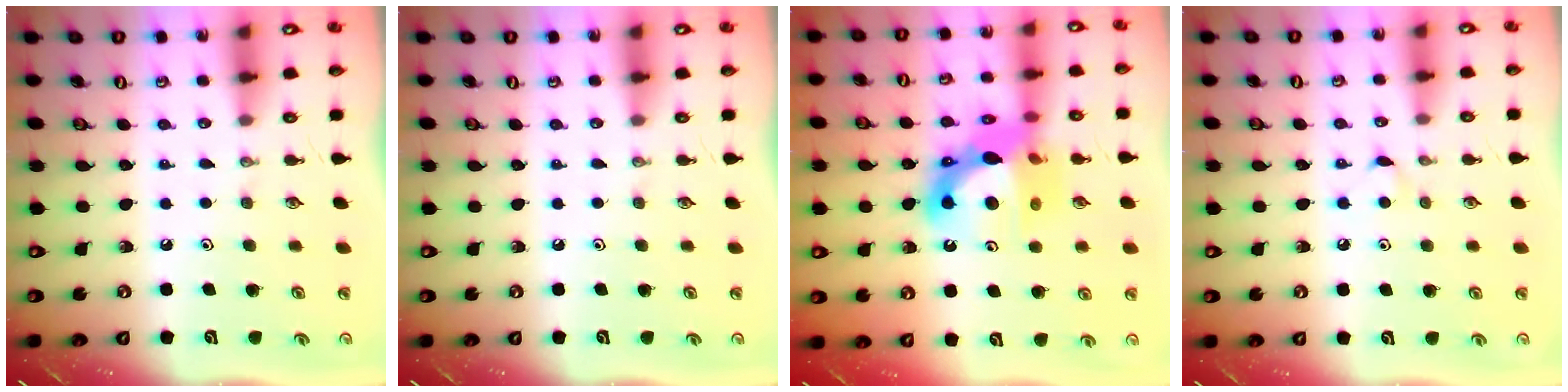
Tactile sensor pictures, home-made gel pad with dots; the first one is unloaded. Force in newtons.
{"total": 0.0}
{"total": 16.1, "press": 16.0, "slide": 1.4}
{"total": 4.1, "press": 4.1, "slide": 0.5}